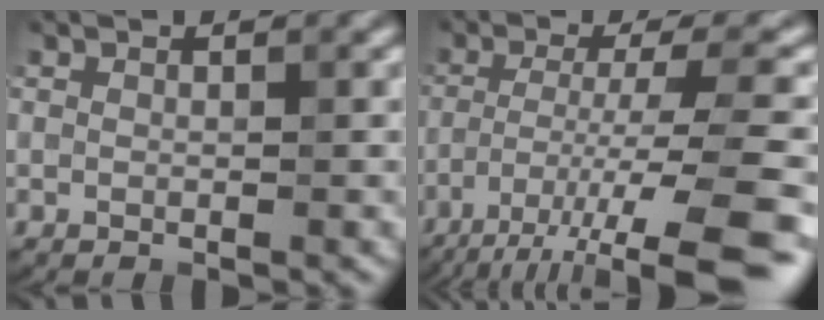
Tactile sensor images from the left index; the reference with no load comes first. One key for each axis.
{"total": 12.0, "fx": -7.5, "fy": 2.0, "fz": 9.2, "tx": -0.133, "ty": 0.004, "tz": -0.114}